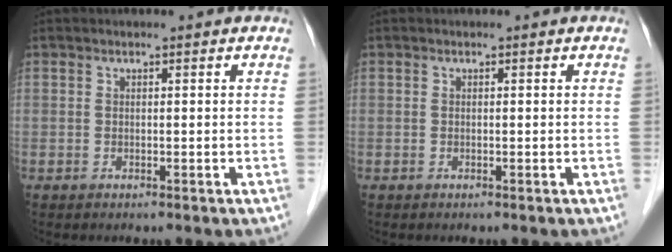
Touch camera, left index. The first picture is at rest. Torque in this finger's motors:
{"motor_torque": [0.01, 0.00, -0.03, 0.00]}